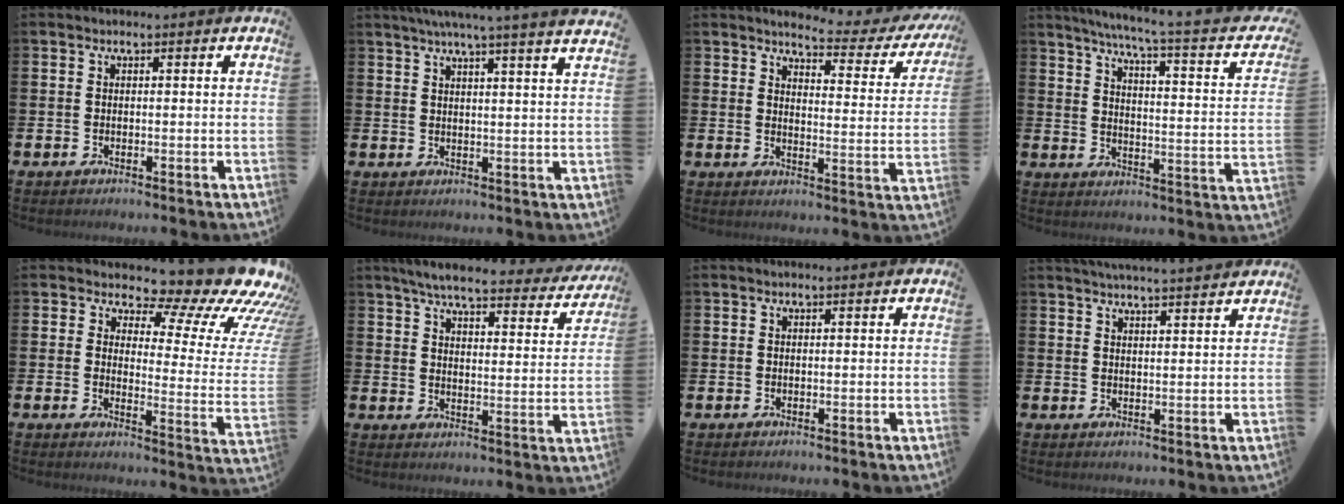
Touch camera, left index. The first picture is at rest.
{"total": 5.3, "force": [4.8, -1.2, 1.9], "torque": [-0.045, -0.023, 0.082]}
{"total": 3.6, "force": [3.2, 0.8, 1.4], "torque": [-0.038, -0.030, 0.044]}
{"total": 5.4, "force": [4.2, -0.2, 3.4], "torque": [-0.070, -0.042, 0.058]}
{"total": 8.5, "force": [7.0, 3.4, 3.3], "torque": [-0.039, -0.078, 0.105]}
{"total": 6.0, "force": [5.3, 0.8, 2.6], "torque": [-0.063, -0.032, 0.085]}
{"total": 0.0}
{"total": 3.8, "force": [3.8, -0.6, 0.3], "torque": [-0.014, -0.019, 0.067]}